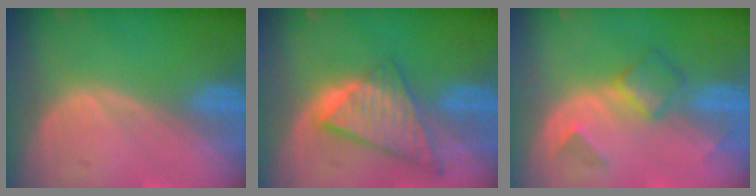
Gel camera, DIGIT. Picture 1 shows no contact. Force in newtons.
{"total": 8.7, "press": 7.5, "slide": 4.5}
{"total": 4.8, "press": 4.6, "slide": 1.4}